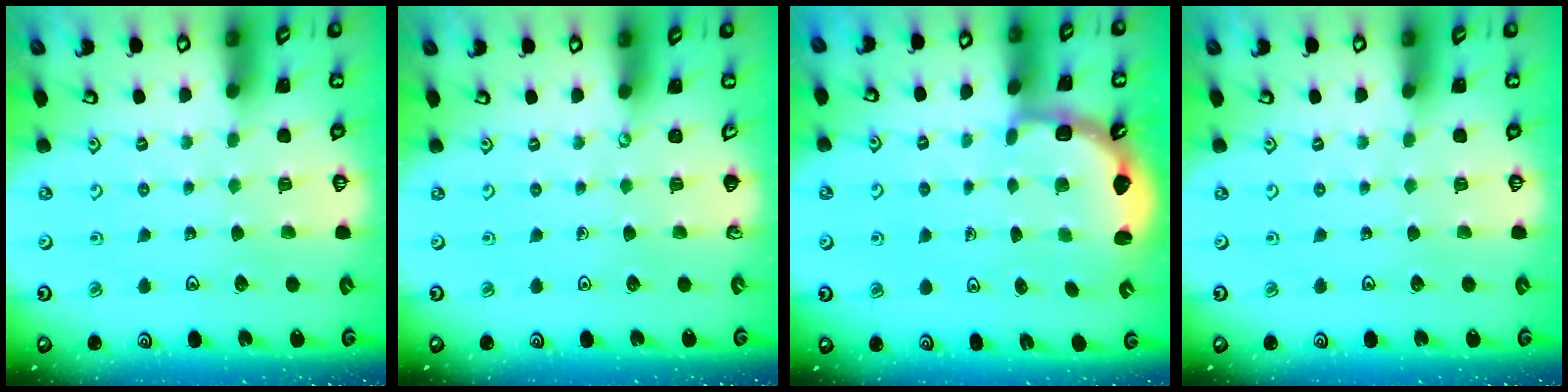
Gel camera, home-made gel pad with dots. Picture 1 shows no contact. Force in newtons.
{"total": 0.0}
{"total": 3.4, "press": 2.4, "slide": 2.4}
{"total": 0.0}